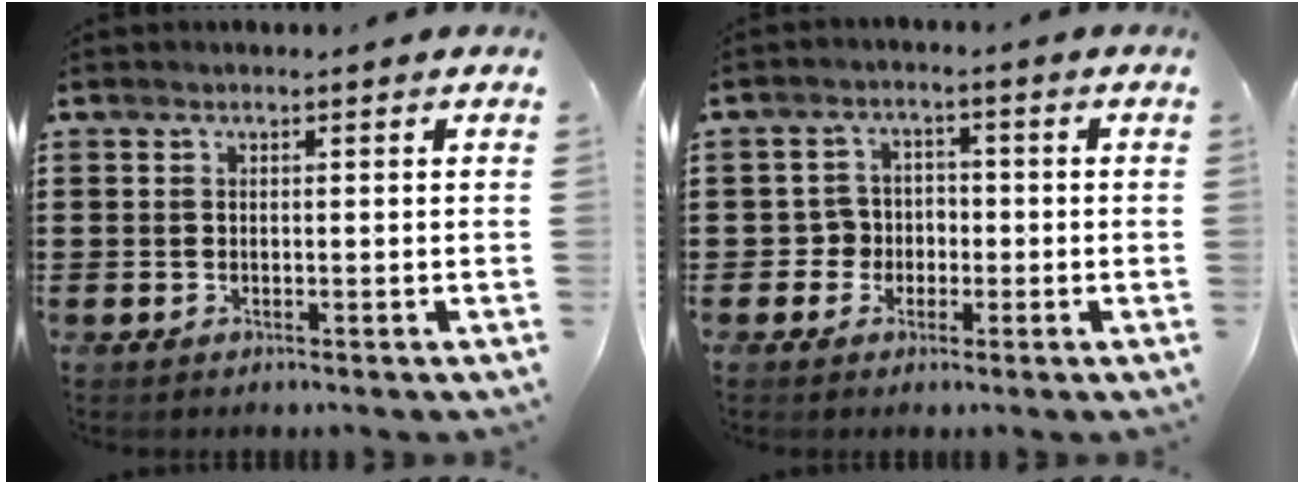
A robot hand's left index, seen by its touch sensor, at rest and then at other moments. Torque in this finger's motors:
{"motor_torque": [-0.08, 0.19, 0.05, -0.01]}